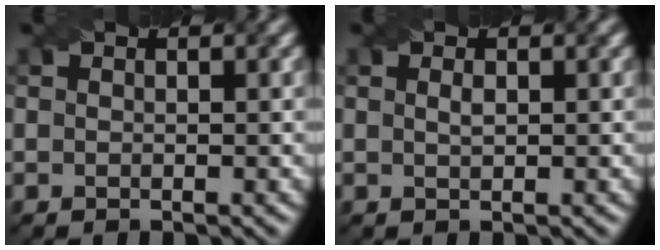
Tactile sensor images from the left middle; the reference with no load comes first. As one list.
[{"total": 0.7, "force": [0.2, 0.2, 0.6], "torque": [-0.014, 0.002, 0.006]}]